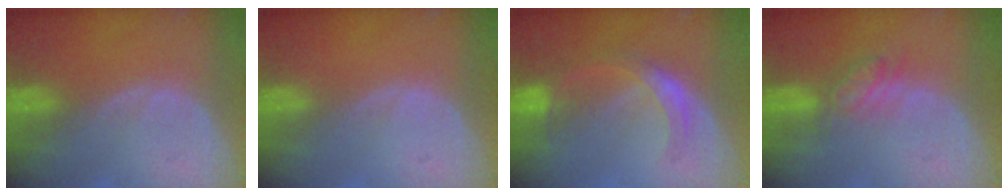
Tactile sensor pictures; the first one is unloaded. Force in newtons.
{"total": 0.0}
{"total": 5.5, "press": 5.1, "slide": 2.1}
{"total": 4.8, "press": 4.2, "slide": 2.1}